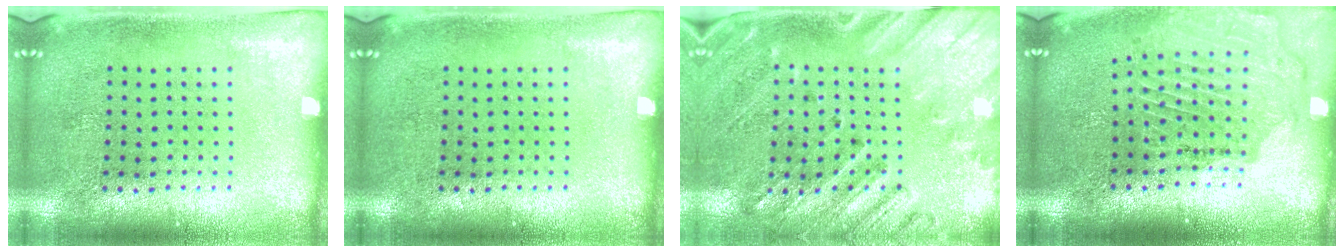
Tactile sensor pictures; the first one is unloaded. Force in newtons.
{"total": 0.0}
{"total": 2.4, "press": 2.0, "slide": 1.4}
{"total": 1.6, "press": 1.6, "slide": 0.0}